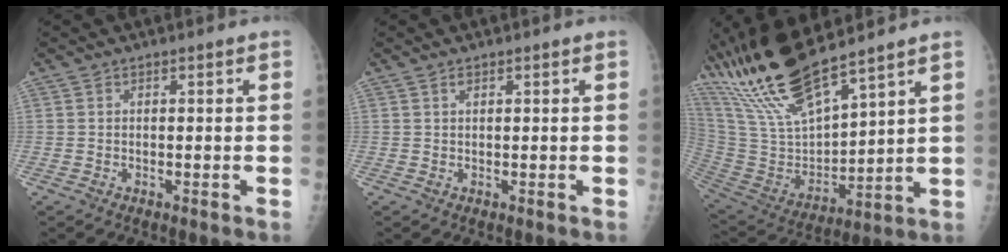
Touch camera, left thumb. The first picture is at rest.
{"total": 0.8, "force": [0.6, 0.4, 0.5], "torque": [-0.006, -0.002, 0.010]}
{"total": 20.1, "force": [16.0, 3.8, 11.6], "torque": [-0.211, -0.064, 0.324]}